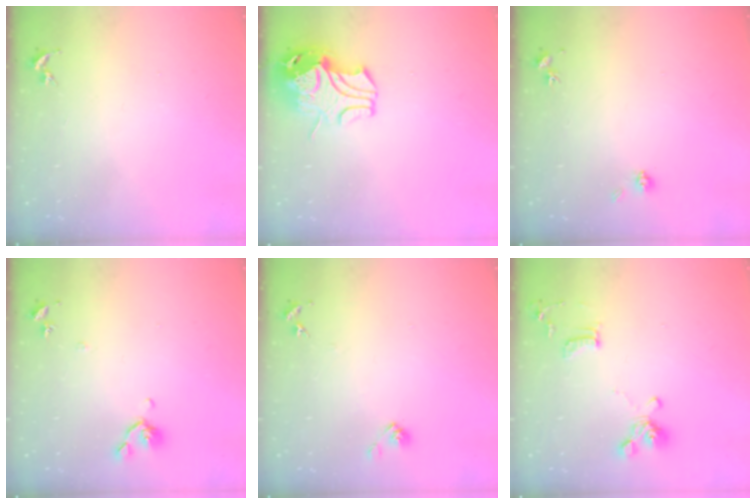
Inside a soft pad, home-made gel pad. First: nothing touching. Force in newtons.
{"total": 12.1, "press": 12.0, "slide": 1.8}
{"total": 4.0, "press": 3.8, "slide": 1.4}
{"total": 6.7, "press": 6.6, "slide": 1.0}
{"total": 6.2, "press": 6.2, "slide": 0.5}
{"total": 12.3, "press": 12.2, "slide": 1.8}